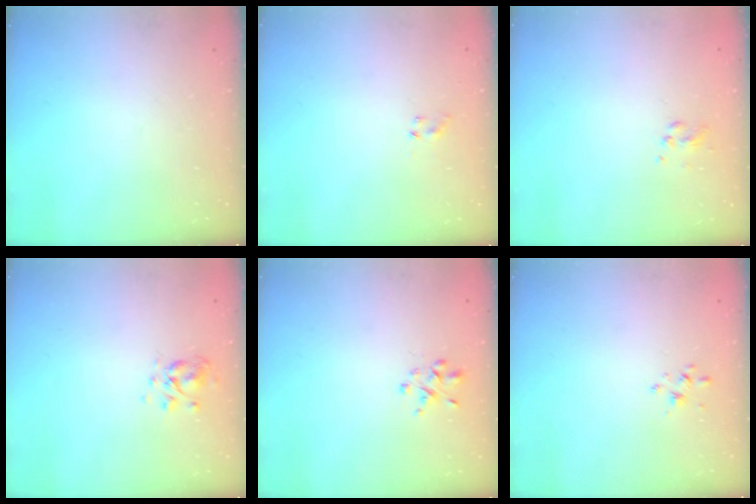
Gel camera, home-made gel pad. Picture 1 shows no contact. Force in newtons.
{"total": 3.2, "press": 2.8, "slide": 1.4}
{"total": 3.0, "press": 2.9, "slide": 0.8}
{"total": 4.2, "press": 4.0, "slide": 1.5}
{"total": 2.5, "press": 2.5, "slide": 0.6}
{"total": 1.9, "press": 1.8, "slide": 0.7}